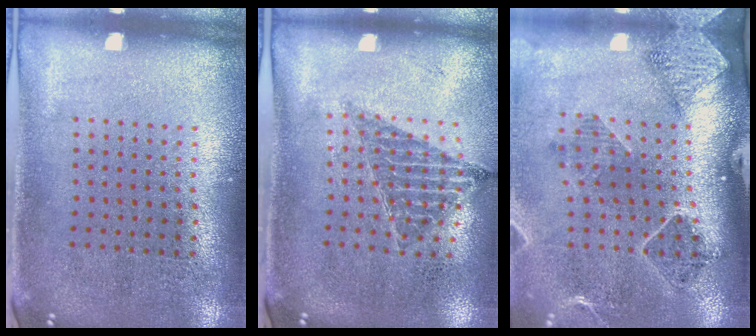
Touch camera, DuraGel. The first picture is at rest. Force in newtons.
{"total": 0.9, "press": 0.9, "slide": 0.1}
{"total": 1.6, "press": 1.6, "slide": 0.2}